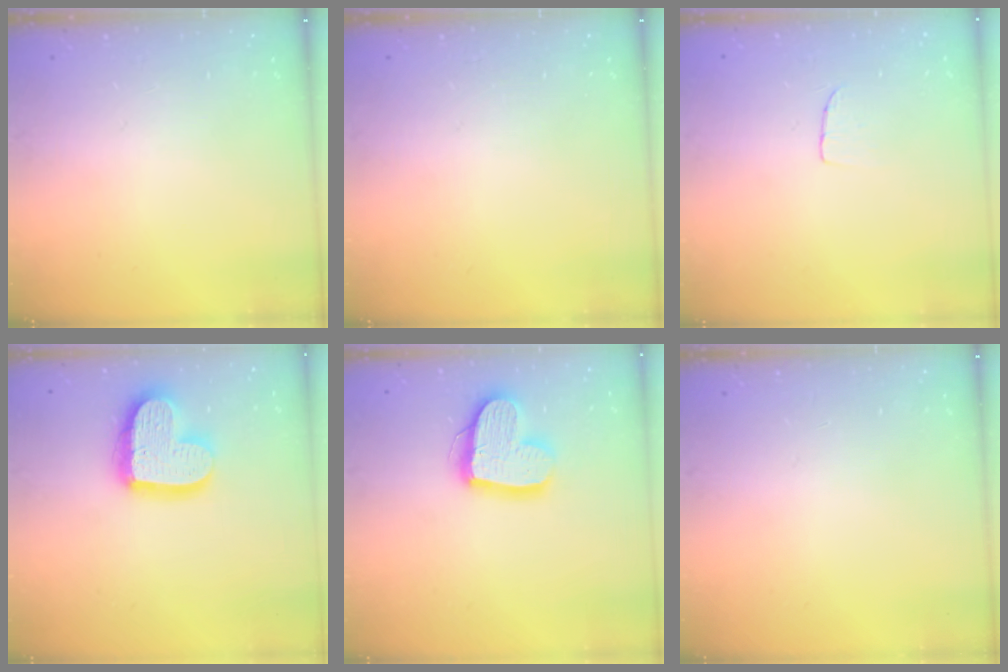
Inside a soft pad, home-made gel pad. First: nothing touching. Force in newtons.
{"total": 0.0}
{"total": 4.1, "press": 4.0, "slide": 0.2}
{"total": 17.2, "press": 17.1, "slide": 1.4}
{"total": 16.0, "press": 16.0, "slide": 1.5}
{"total": 0.0}